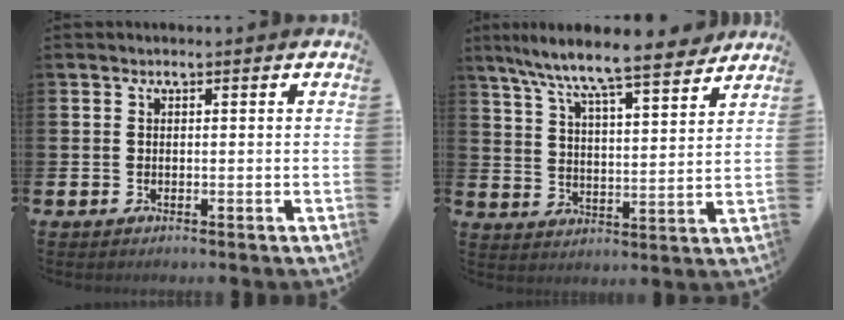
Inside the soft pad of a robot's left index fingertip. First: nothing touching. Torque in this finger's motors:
{"motor_torque": [0.60, -0.73, 1.05, 0.21]}